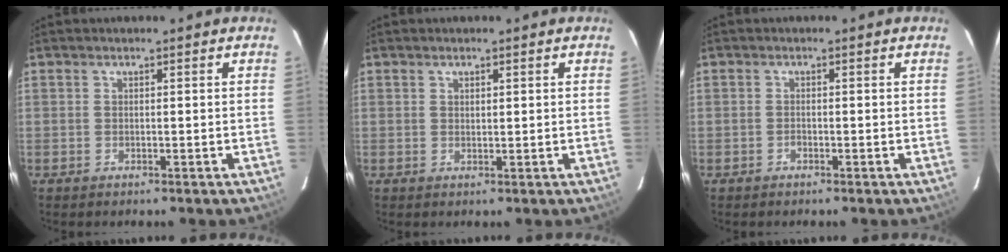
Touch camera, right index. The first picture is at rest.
{"total": 0.9, "force": [0.5, 0.4, 0.5], "torque": [-0.006, 0.002, 0.010]}
{"total": 0.7, "force": [-0.5, 0.4, 0.2], "torque": [-0.003, 0.002, -0.010]}